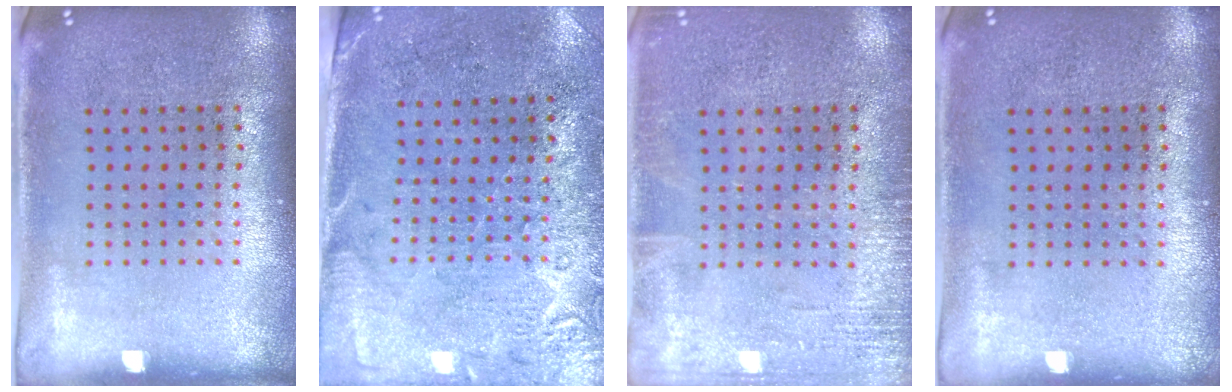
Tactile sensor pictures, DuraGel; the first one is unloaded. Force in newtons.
{"total": 2.7, "press": 2.4, "slide": 1.4}
{"total": 2.2, "press": 2.2, "slide": 0.3}
{"total": 0.0}